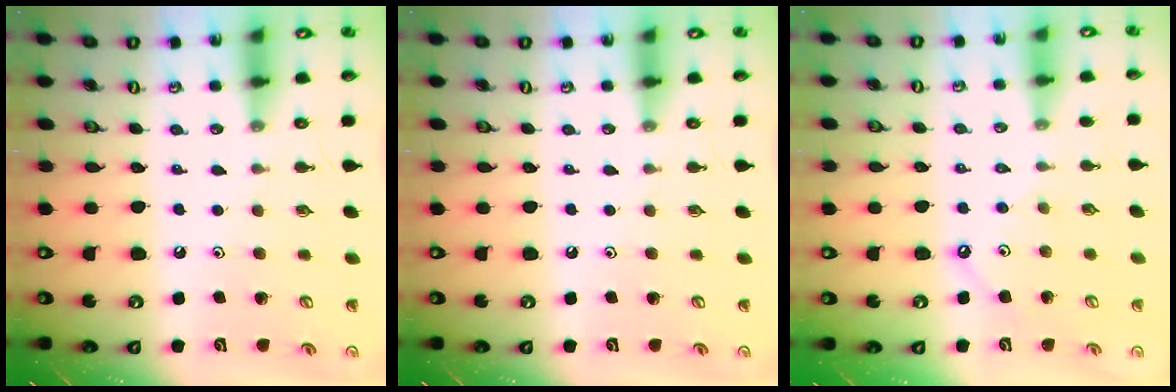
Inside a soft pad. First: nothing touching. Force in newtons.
{"total": 0.0}
{"total": 1.8, "press": 1.8, "slide": 0.0}